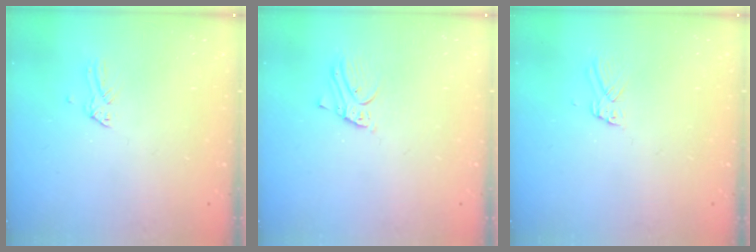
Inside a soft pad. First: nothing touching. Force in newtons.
{"total": 2.7, "press": 2.7, "slide": 0.1}
{"total": 2.9, "press": 2.9, "slide": 0.2}